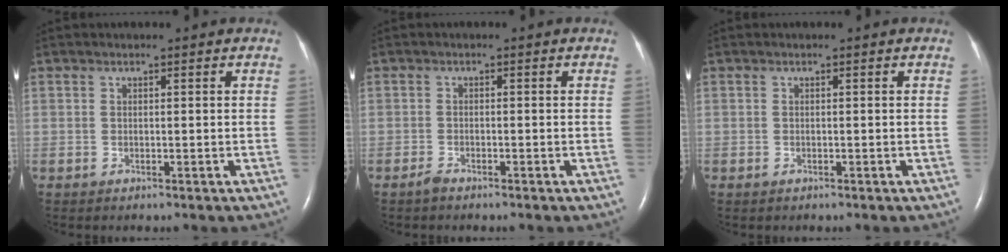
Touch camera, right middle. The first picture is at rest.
{"total": 1.1, "force": [-1.0, 0.2, 0.4], "torque": [-0.018, -0.003, -0.019]}
{"total": 0.0}